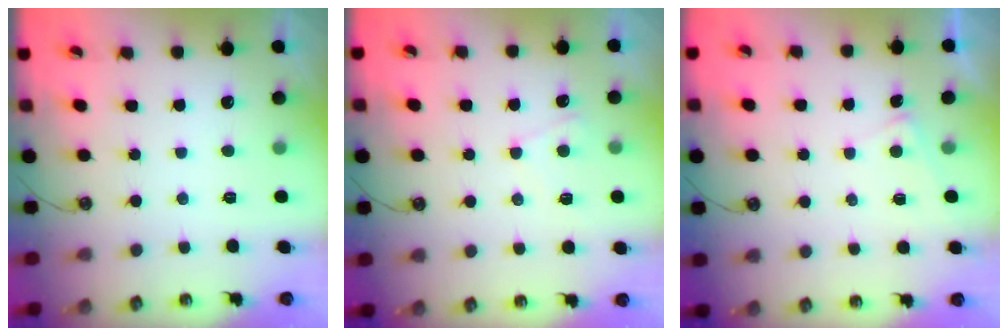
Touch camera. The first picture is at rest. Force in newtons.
{"total": 3.2, "press": 3.1, "slide": 0.3}
{"total": 4.4, "press": 4.4, "slide": 0.2}